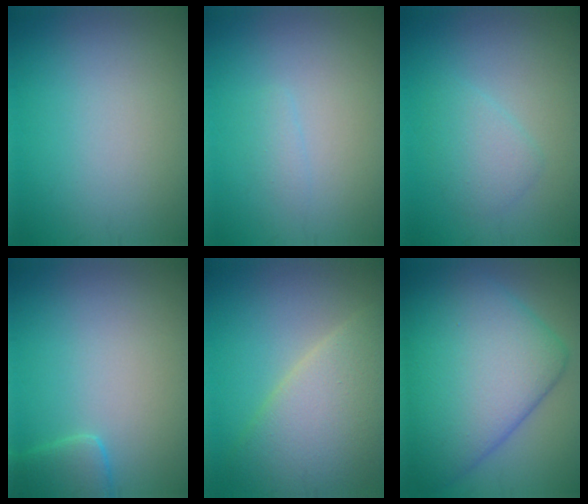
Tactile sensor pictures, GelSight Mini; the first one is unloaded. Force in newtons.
{"total": 0.8, "press": 0.8, "slide": 0.1}
{"total": 2.3, "press": 2.3, "slide": 0.0}
{"total": 2.4, "press": 2.4, "slide": 0.2}
{"total": 7.6, "press": 7.6, "slide": 0.4}
{"total": 13.4, "press": 13.4, "slide": 0.3}